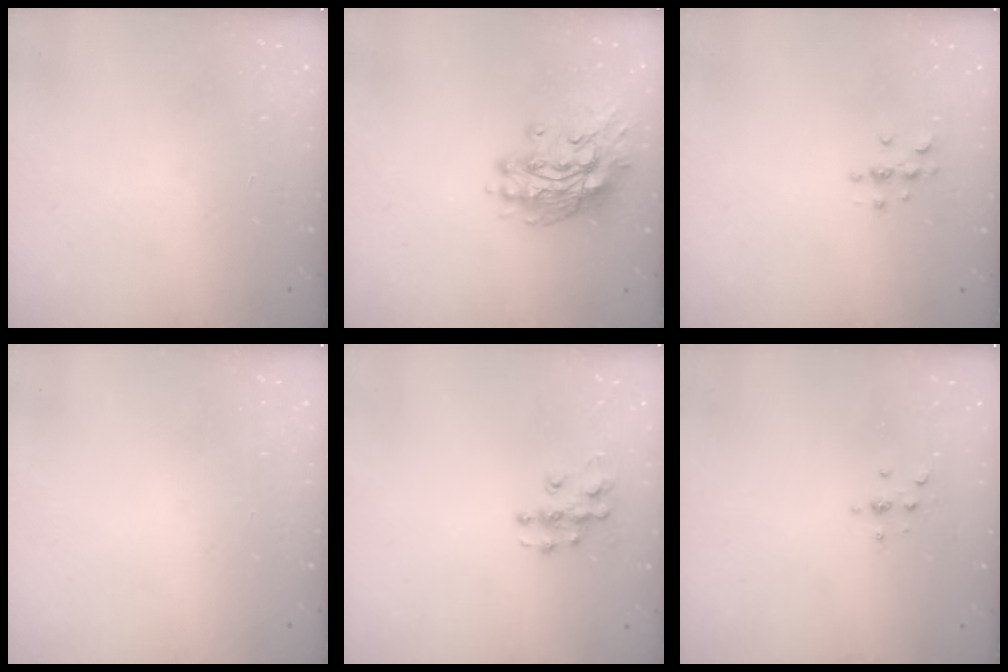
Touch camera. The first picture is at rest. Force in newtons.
{"total": 13.6, "press": 13.5, "slide": 1.1}
{"total": 3.4, "press": 3.4, "slide": 0.4}
{"total": 0.0}
{"total": 8.2, "press": 8.2, "slide": 0.4}
{"total": 2.3, "press": 2.2, "slide": 0.2}